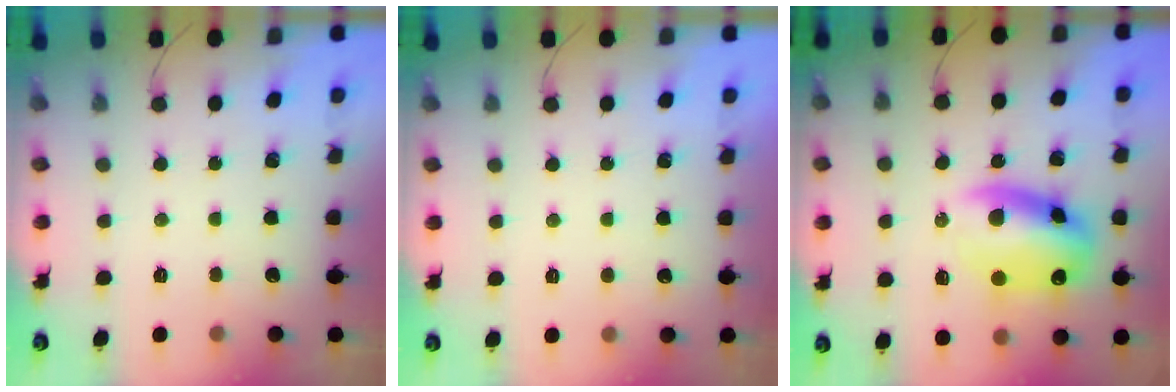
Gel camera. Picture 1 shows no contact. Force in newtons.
{"total": 1.0, "press": 1.0, "slide": 0.2}
{"total": 13.5, "press": 13.1, "slide": 3.3}